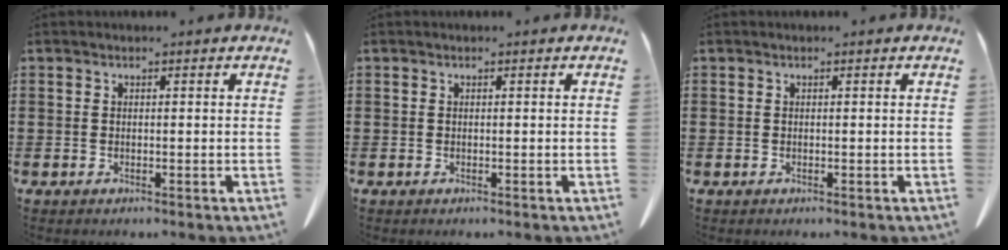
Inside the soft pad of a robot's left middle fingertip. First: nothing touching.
{"total": 0.0}
{"total": 0.0}